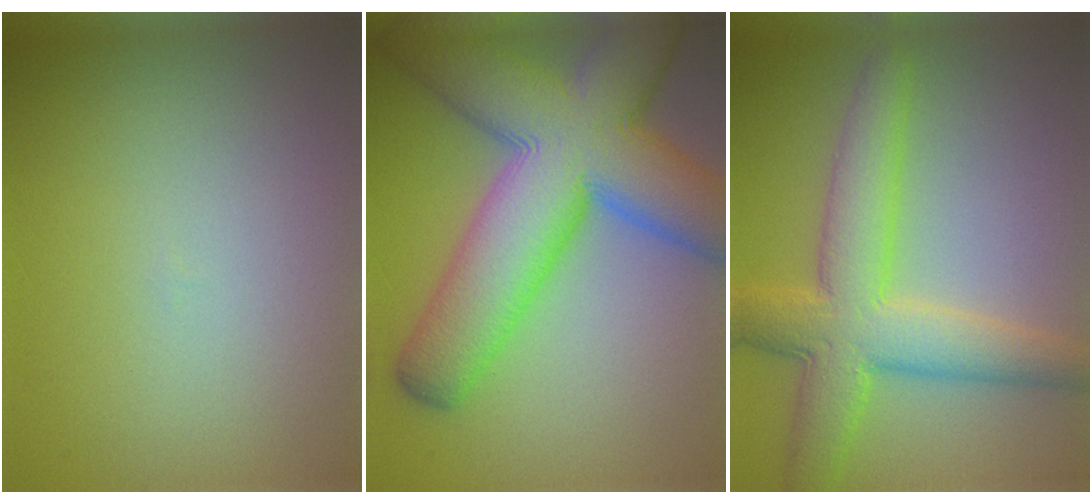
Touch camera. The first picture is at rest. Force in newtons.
{"total": 14.8, "press": 14.7, "slide": 0.7}
{"total": 7.5, "press": 7.5, "slide": 0.2}